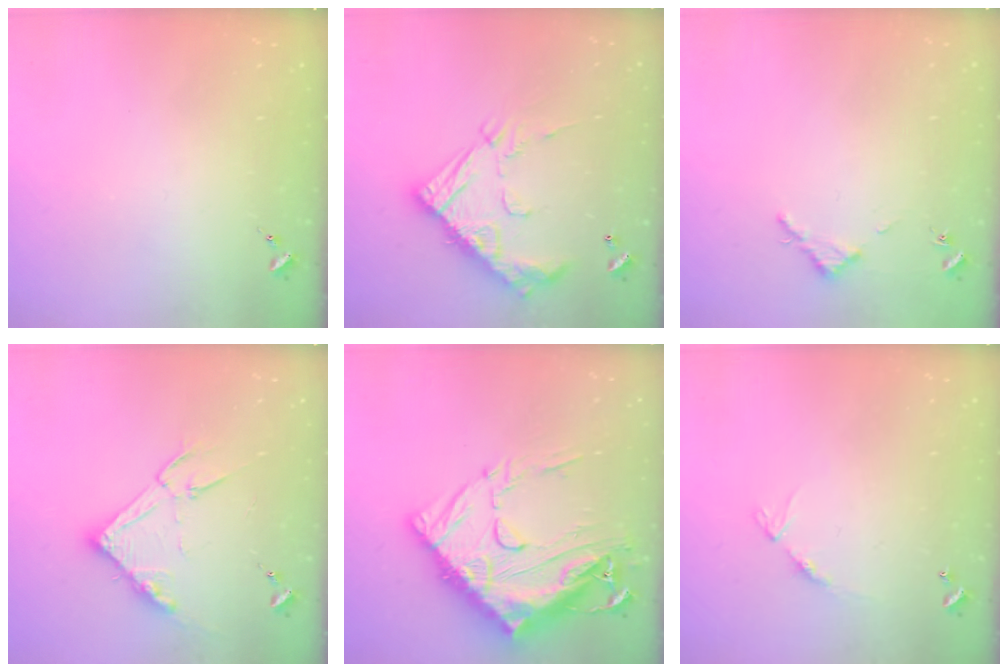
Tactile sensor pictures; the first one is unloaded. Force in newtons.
{"total": 20.8, "press": 20.8, "slide": 0.6}
{"total": 2.8, "press": 2.8, "slide": 0.3}
{"total": 14.8, "press": 14.8, "slide": 0.4}
{"total": 27.3, "press": 27.2, "slide": 2.8}
{"total": 8.4, "press": 8.4, "slide": 0.6}